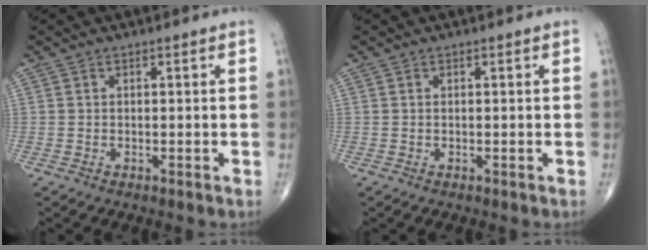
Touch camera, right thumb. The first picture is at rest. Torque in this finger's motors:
{"motor_torque": [0.48, 0.41, -0.04, -0.08, 0.01]}